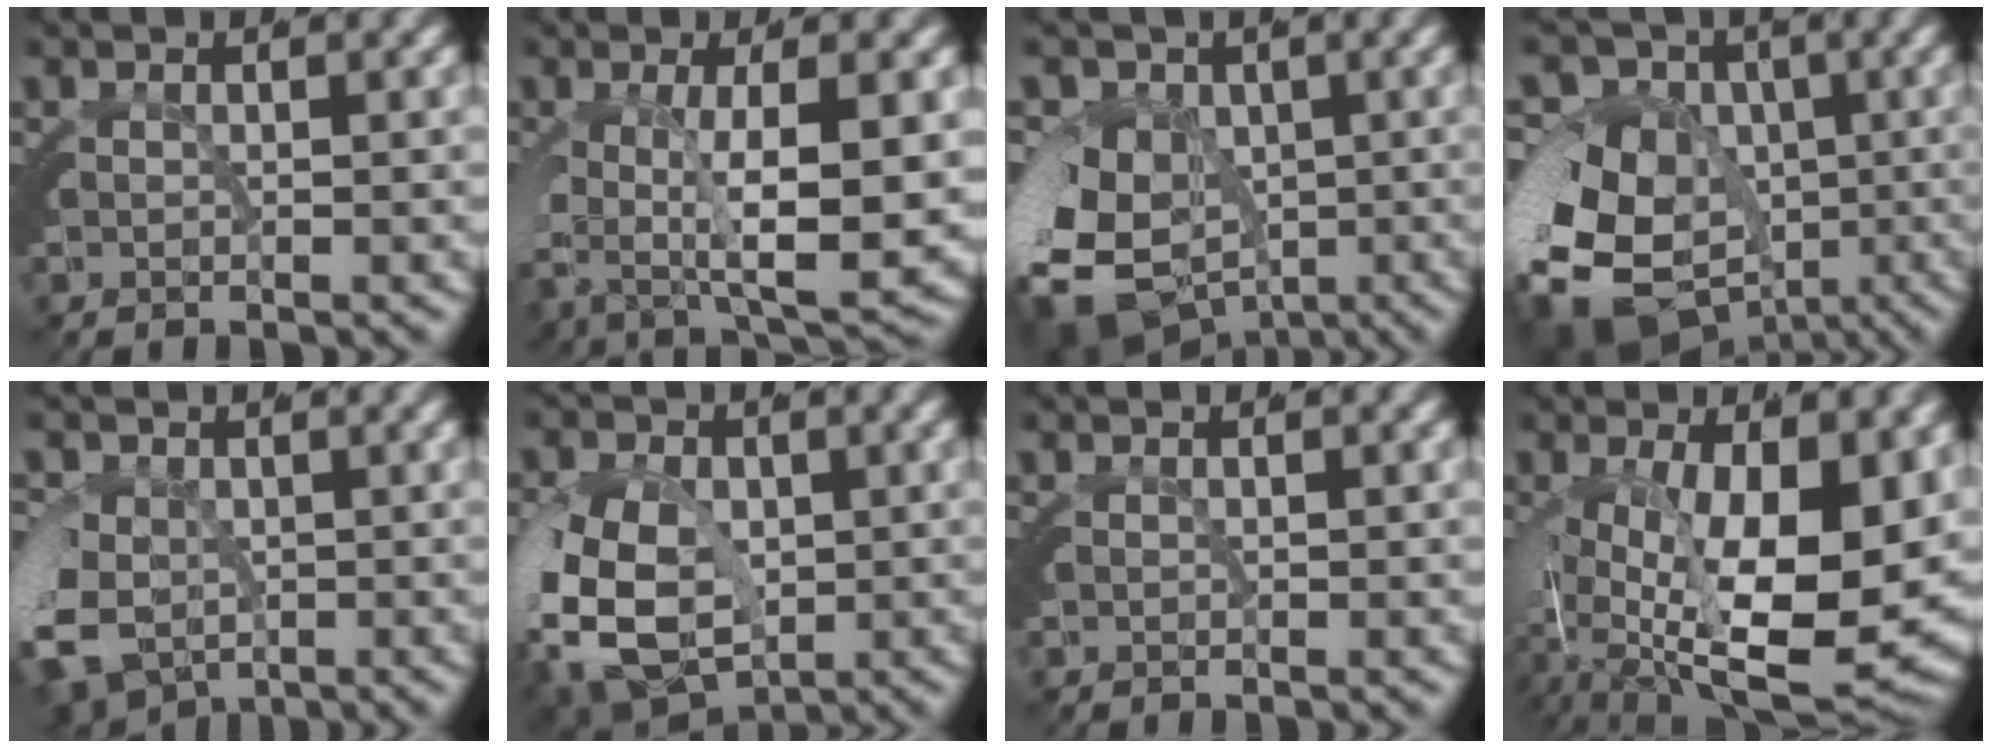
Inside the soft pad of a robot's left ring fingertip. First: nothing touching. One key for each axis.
{"total": 6.8, "fx": 0.3, "fy": 2.2, "fz": 6.4, "tx": -0.102, "ty": -0.008, "tz": 0.014}
{"total": 12.2, "fx": -3.9, "fy": 9.7, "fz": 6.3, "tx": -0.138, "ty": -0.063, "tz": -0.047}
{"total": 15.4, "fx": -5.2, "fy": 12.5, "fz": 7.3, "tx": -0.158, "ty": -0.078, "tz": -0.071}
{"total": 8.9, "fx": -3.6, "fy": 7.5, "fz": 3.1, "tx": -0.082, "ty": -0.047, "tz": -0.045}
{"total": 10.5, "fx": -3.6, "fy": 8.5, "fz": 5.2, "tx": -0.130, "ty": -0.054, "tz": -0.044}
{"total": 3.8, "fx": -0.6, "fy": -2.7, "fz": -2.6, "tx": 0.068, "ty": -0.001, "tz": -0.008}
{"total": 12.3, "fx": -3.3, "fy": 5.3, "fz": 10.6, "tx": -0.166, "ty": -0.057, "tz": -0.020}